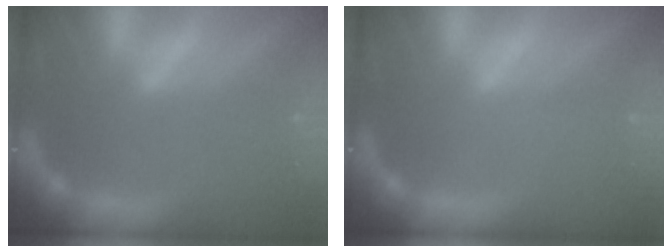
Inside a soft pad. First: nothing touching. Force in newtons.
{"total": 1.0}